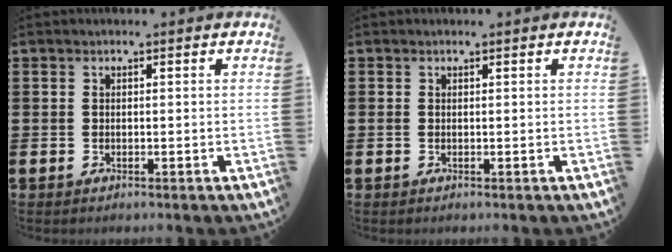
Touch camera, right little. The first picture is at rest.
{"total": 0.0}